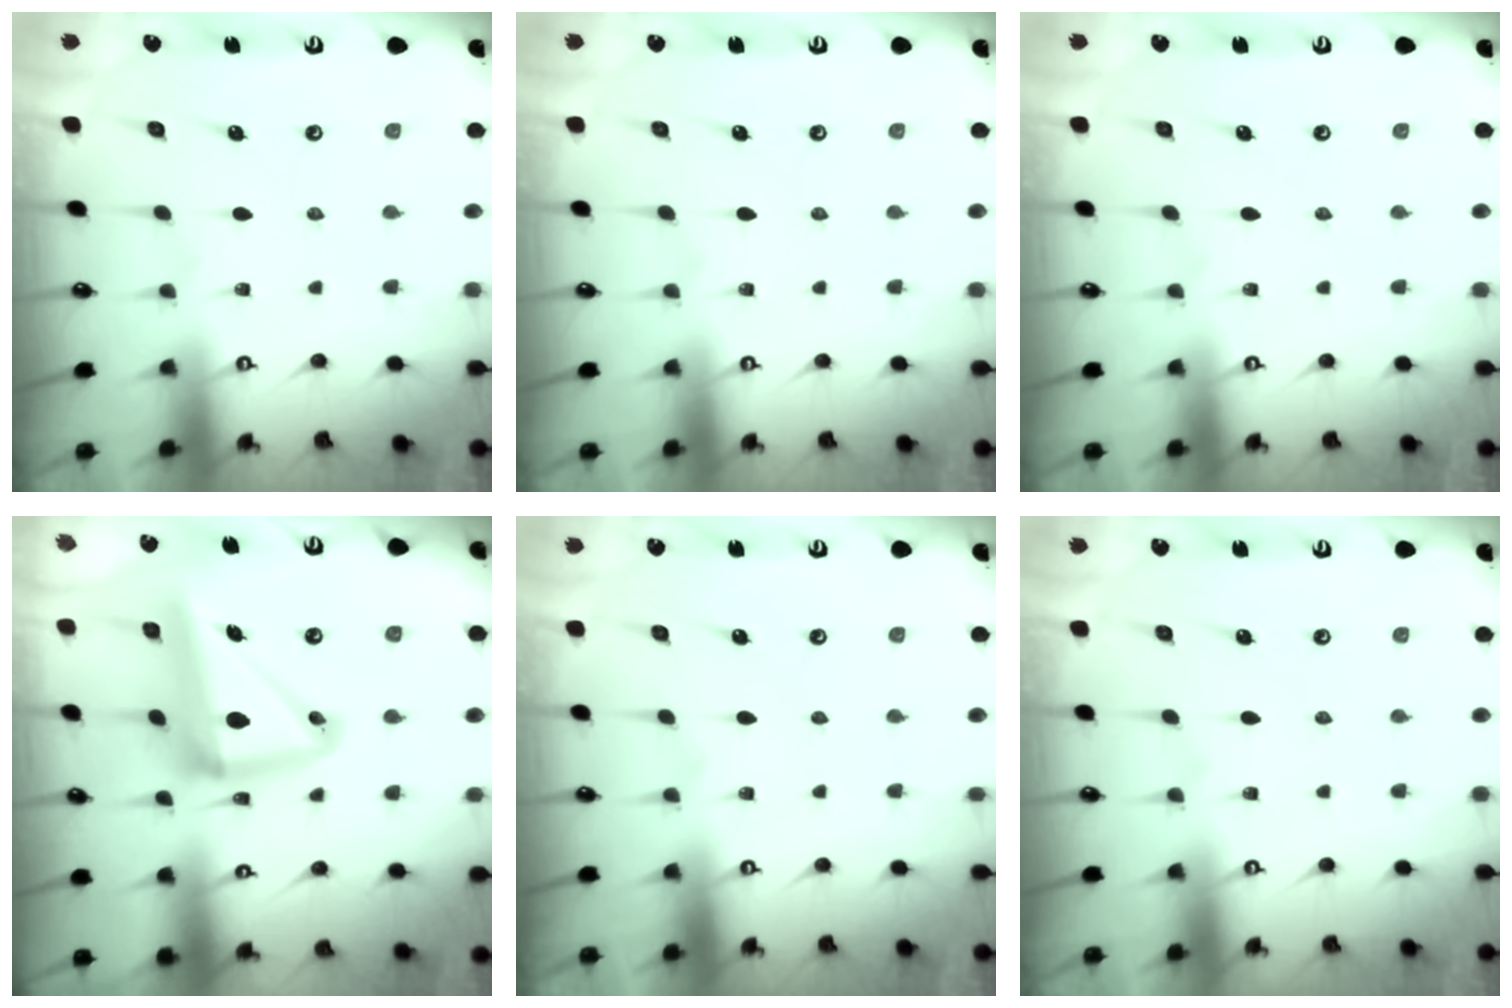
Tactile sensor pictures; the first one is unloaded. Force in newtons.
{"total": 0.0}
{"total": 0.0}
{"total": 15.1, "press": 15.0, "slide": 1.8}
{"total": 0.0}
{"total": 0.0}